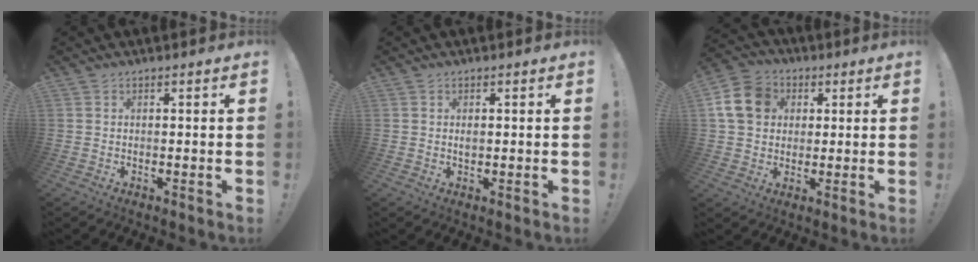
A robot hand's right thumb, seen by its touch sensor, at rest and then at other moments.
{"total": 1.0, "force": [0.0, 0.7, 0.7], "torque": [-0.015, 0.003, 0.000]}
{"total": 13.6, "force": [3.2, 11.4, 6.7], "torque": [-0.104, 0.004, 0.070]}